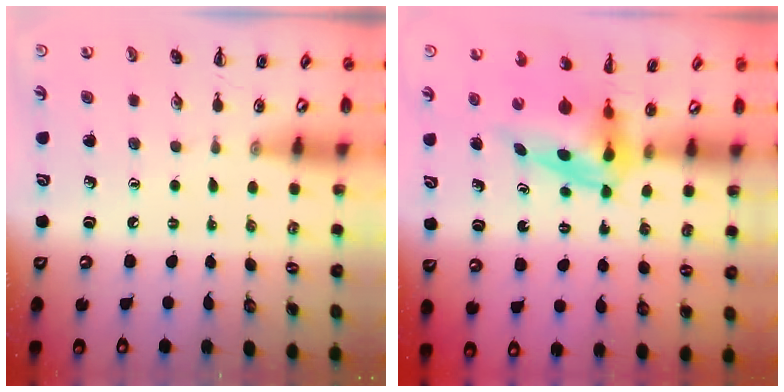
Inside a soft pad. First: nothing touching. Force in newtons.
{"total": 4.0, "press": 3.9, "slide": 0.7}